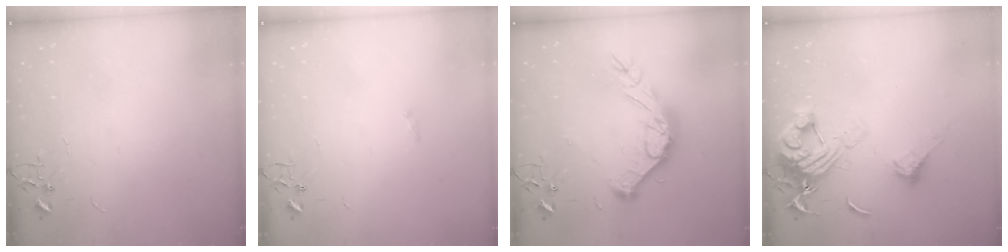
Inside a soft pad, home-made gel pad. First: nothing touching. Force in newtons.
{"total": 0.9, "press": 0.9, "slide": 0.2}
{"total": 16.0, "press": 15.9, "slide": 1.4}
{"total": 15.4, "press": 15.3, "slide": 1.8}